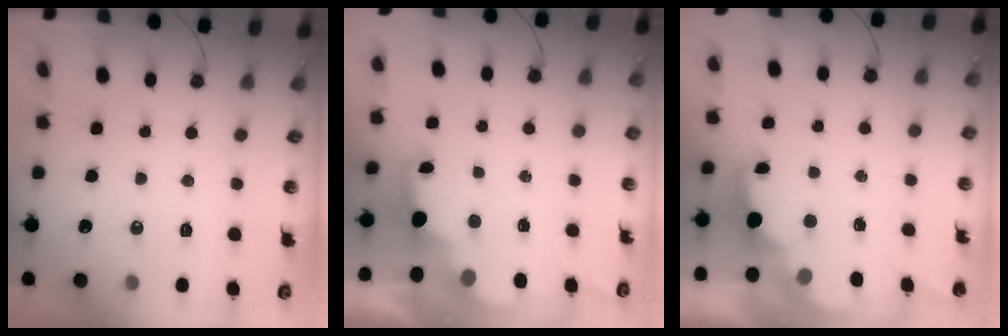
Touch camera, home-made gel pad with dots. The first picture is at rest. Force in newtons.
{"total": 2.7, "press": 2.6, "slide": 0.5}
{"total": 2.8, "press": 2.6, "slide": 0.8}